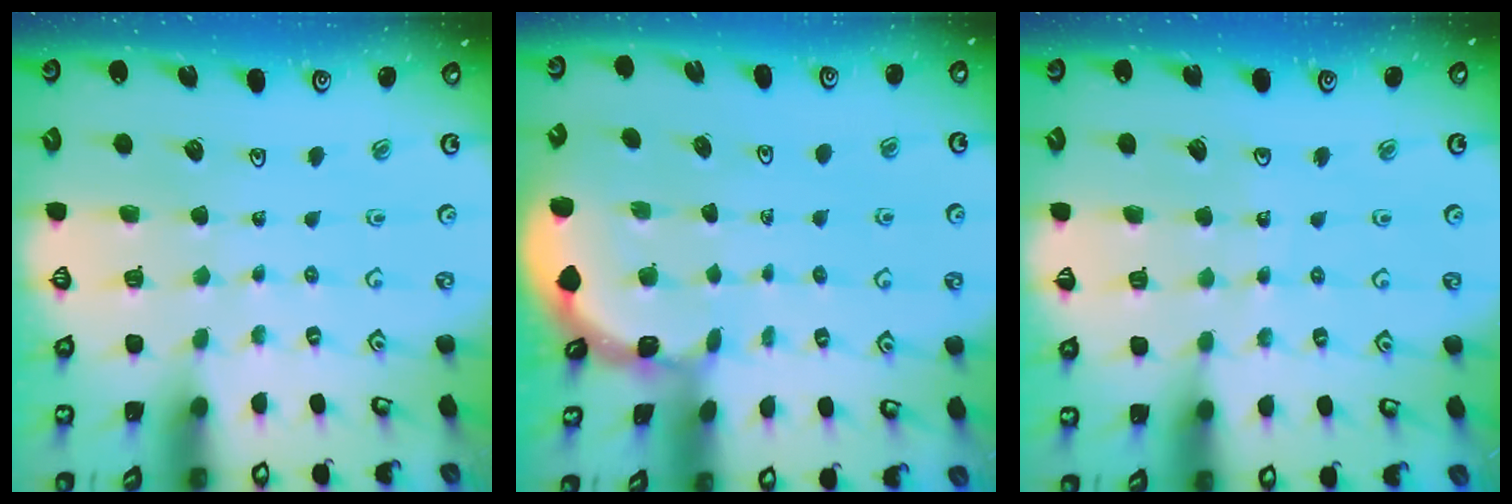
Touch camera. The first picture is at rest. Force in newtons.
{"total": 1.1, "press": 1.1, "slide": 0.1}
{"total": 2.7, "press": 2.7, "slide": 0.3}